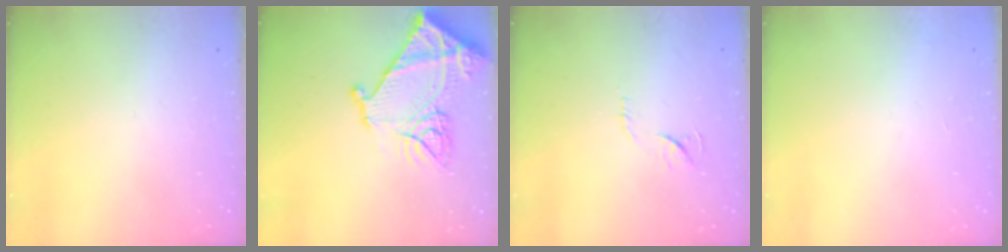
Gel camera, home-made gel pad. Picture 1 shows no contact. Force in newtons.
{"total": 19.9, "press": 19.8, "slide": 2.1}
{"total": 6.1, "press": 6.1, "slide": 0.3}
{"total": 3.4, "press": 3.4, "slide": 0.1}